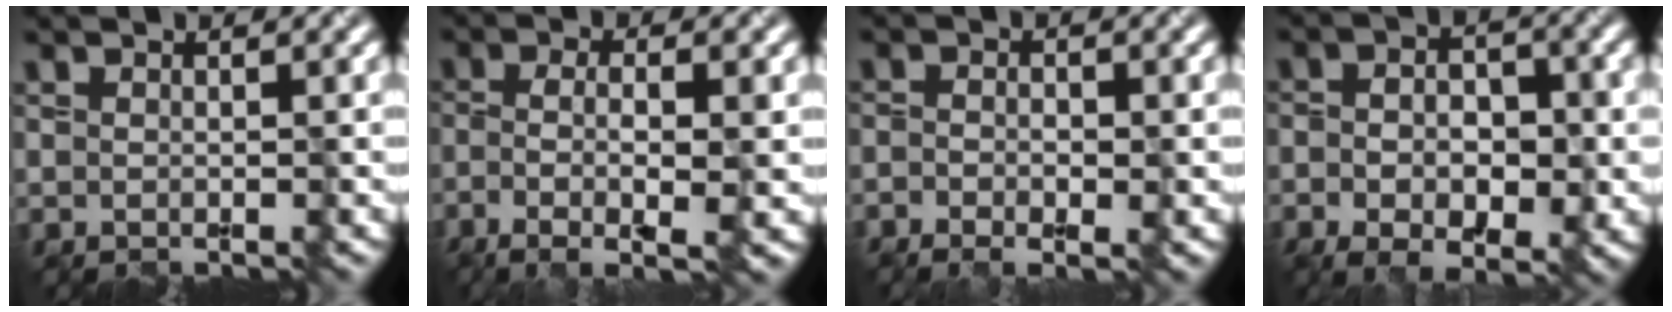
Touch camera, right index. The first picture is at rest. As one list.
[{"total": 4.7, "force": [-1.7, 0.9, 4.3], "torque": [-0.080, -0.005, -0.019]}, {"total": 2.4, "force": [-1.8, 0.5, 1.5], "torque": [-0.028, 0.002, -0.021]}, {"total": 6.2, "force": [-2.5, 3.3, 4.6], "torque": [-0.076, 0.001, -0.034]}]